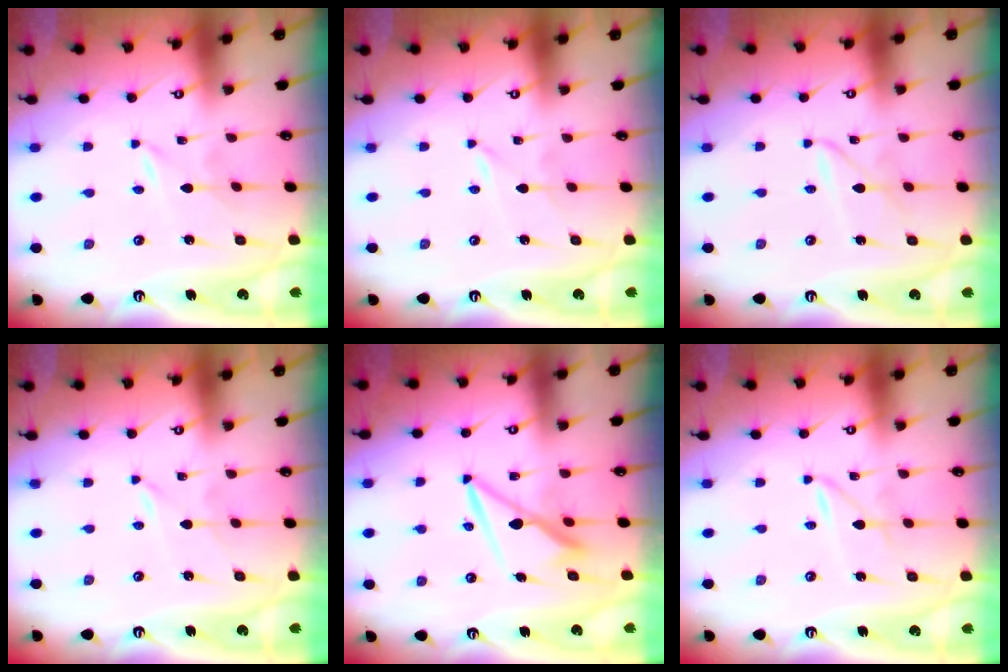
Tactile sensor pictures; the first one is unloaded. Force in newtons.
{"total": 0.0}
{"total": 2.6, "press": 2.6, "slide": 0.2}
{"total": 0.0}
{"total": 7.6, "press": 7.5, "slide": 1.1}
{"total": 2.0, "press": 2.0, "slide": 0.2}